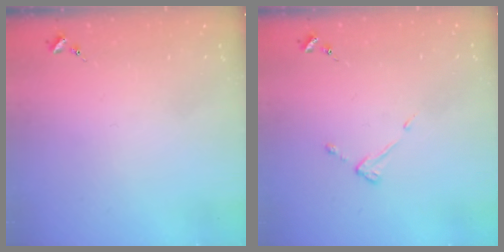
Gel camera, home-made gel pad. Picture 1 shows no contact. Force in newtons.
{"total": 3.8, "press": 3.8, "slide": 0.4}